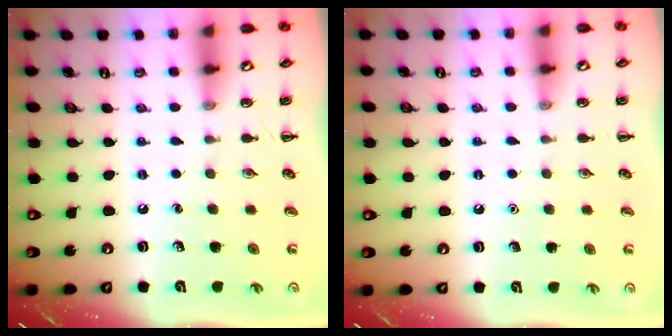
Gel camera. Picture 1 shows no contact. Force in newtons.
{"total": 1.6, "press": 1.6, "slide": 0.1}